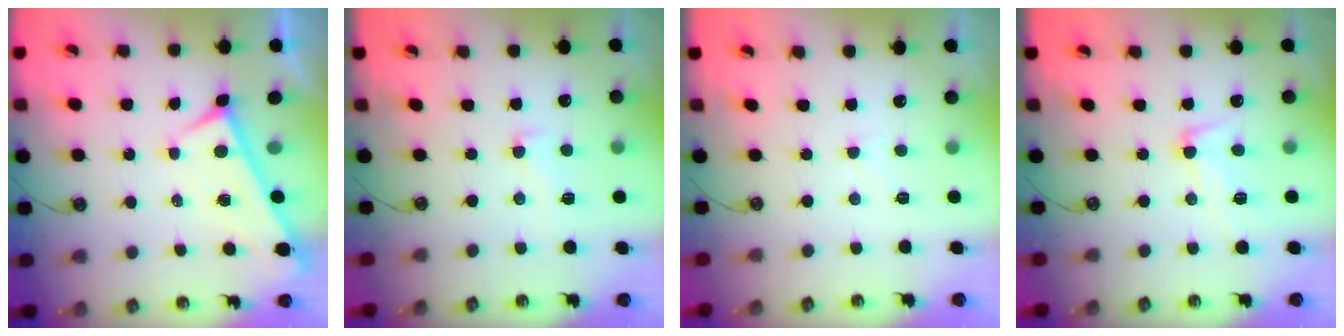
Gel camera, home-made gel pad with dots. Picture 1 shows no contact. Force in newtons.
{"total": 1.6, "press": 1.1, "slide": 1.1}
{"total": 0.9, "press": 0.5, "slide": 0.7}
{"total": 10.5, "press": 10.5, "slide": 1.1}